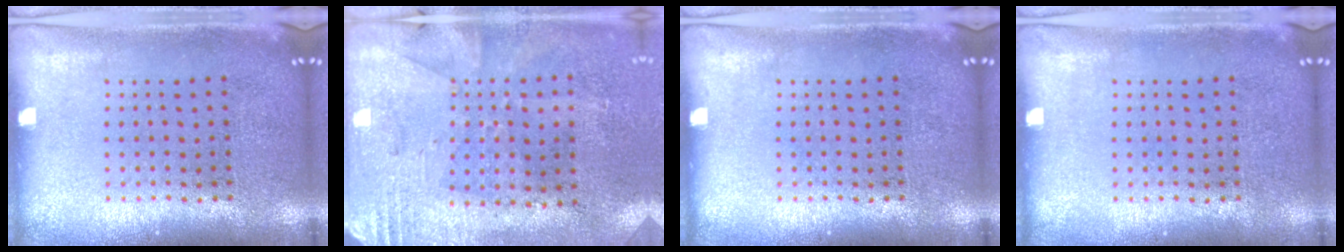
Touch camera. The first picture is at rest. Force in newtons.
{"total": 2.7, "press": 2.3, "slide": 1.5}
{"total": 0.0}
{"total": 0.0}